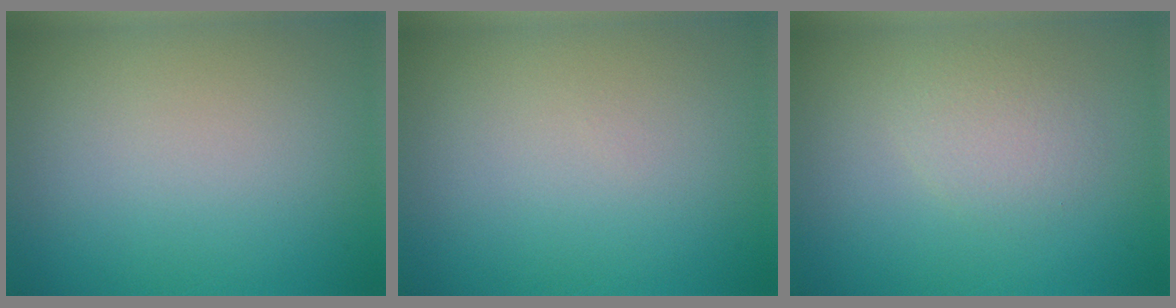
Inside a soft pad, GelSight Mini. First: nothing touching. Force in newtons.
{"total": 0.0}
{"total": 1.7, "press": 1.7, "slide": 0.0}